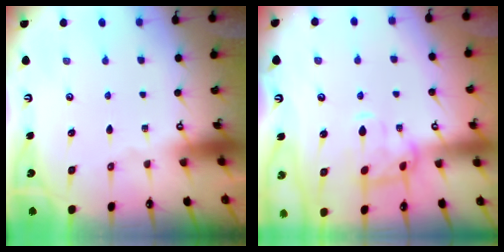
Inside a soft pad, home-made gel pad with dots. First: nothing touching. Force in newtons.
{"total": 2.5, "press": 2.4, "slide": 0.6}